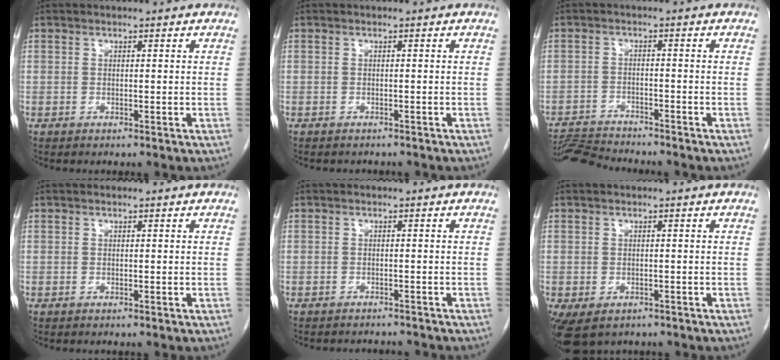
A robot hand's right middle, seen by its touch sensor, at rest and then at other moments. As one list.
[{"total": 2.9, "force": [-2.6, 1.1, 0.8], "torque": [-0.007, -0.002, -0.028]}, {"total": 5.8, "force": [-5.8, -0.5, 0.1], "torque": [0.001, -0.012, -0.102]}, {"total": 0.0}, {"total": 4.0, "force": [-3.8, 1.3, 0.4], "torque": [0.001, -0.003, -0.052]}, {"total": 5.0, "force": [-2.9, 3.3, 2.3], "torque": [-0.036, -0.007, -0.036]}]